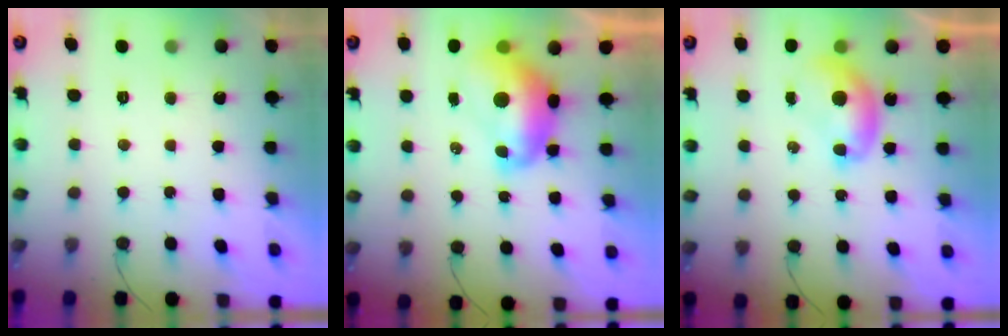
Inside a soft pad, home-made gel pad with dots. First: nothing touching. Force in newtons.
{"total": 11.4, "press": 11.3, "slide": 1.2}
{"total": 7.1, "press": 7.0, "slide": 1.3}